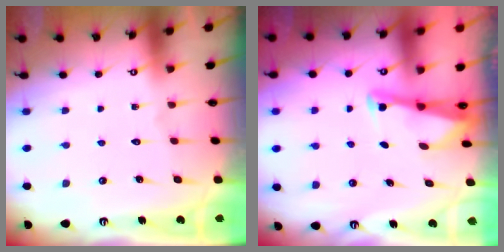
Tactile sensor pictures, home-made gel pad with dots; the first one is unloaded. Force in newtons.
{"total": 2.7, "press": 2.7, "slide": 0.1}